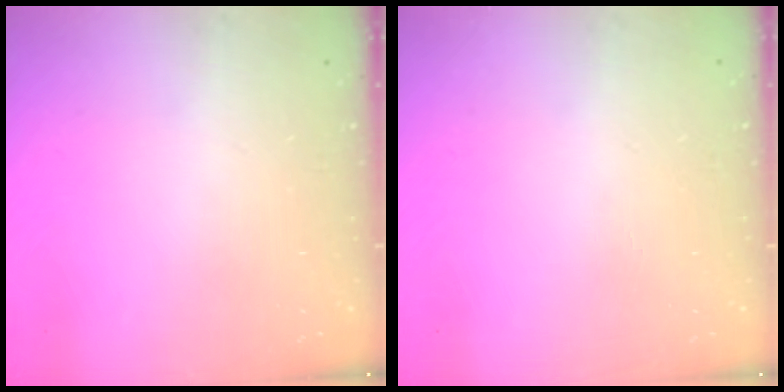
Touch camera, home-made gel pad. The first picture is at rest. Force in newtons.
{"total": 0.8, "press": 0.8, "slide": 0.1}